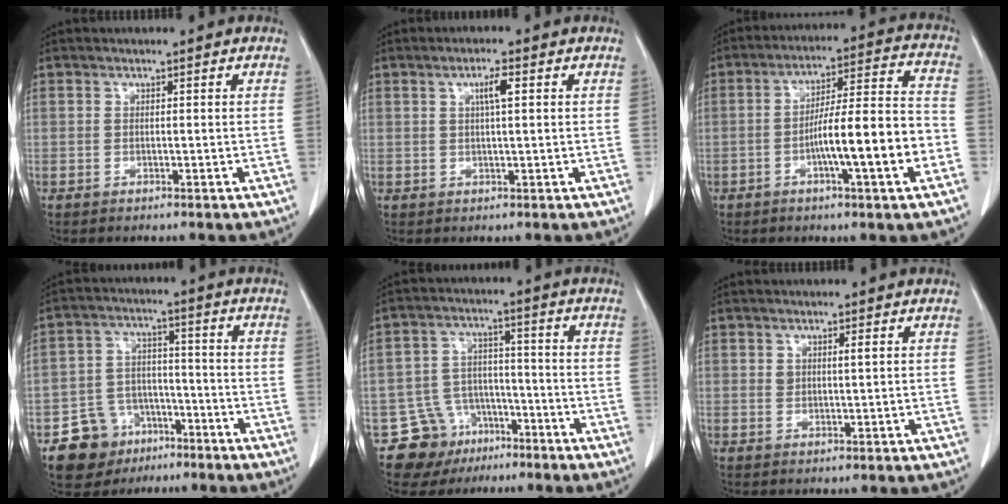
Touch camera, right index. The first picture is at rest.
{"total": 3.0, "force": [1.0, 0.2, 2.9], "torque": [-0.048, 0.003, 0.016]}
{"total": 13.5, "force": [-4.1, 0.8, 12.8], "torque": [-0.202, 0.016, -0.064]}
{"total": 8.7, "force": [-5.1, 7.0, 1.3], "torque": [-0.021, 0.026, -0.077]}
{"total": 9.6, "force": [-5.8, 7.7, 0.8], "torque": [-0.011, 0.043, -0.085]}
{"total": 1.4, "force": [0.7, 0.4, 1.2], "torque": [-0.021, -0.001, 0.012]}